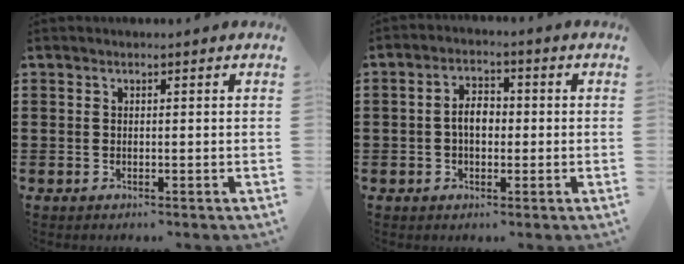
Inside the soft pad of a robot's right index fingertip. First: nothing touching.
{"total": 3.9, "force": [-0.5, 2.2, 3.2], "torque": [-0.062, 0.005, -0.012]}